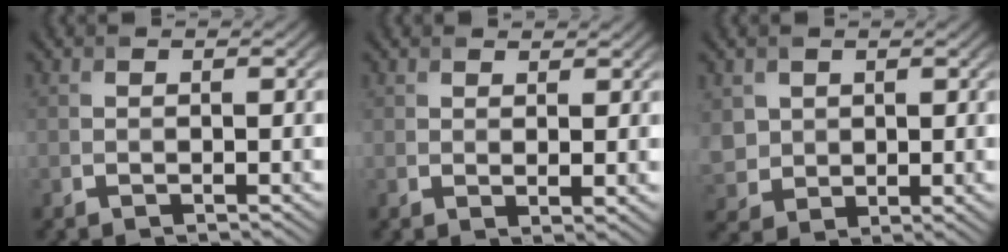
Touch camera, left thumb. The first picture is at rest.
{"total": 1.7, "force": [1.3, 0.3, 1.0], "torque": [-0.018, -0.002, 0.027]}
{"total": 3.9, "force": [1.8, 3.3, 1.0], "torque": [-0.044, -0.007, 0.041]}